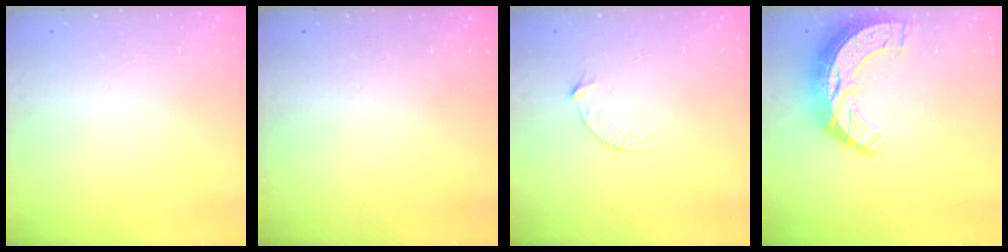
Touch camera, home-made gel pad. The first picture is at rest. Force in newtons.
{"total": 0.0}
{"total": 3.2, "press": 3.2, "slide": 0.3}
{"total": 12.3, "press": 12.2, "slide": 0.9}